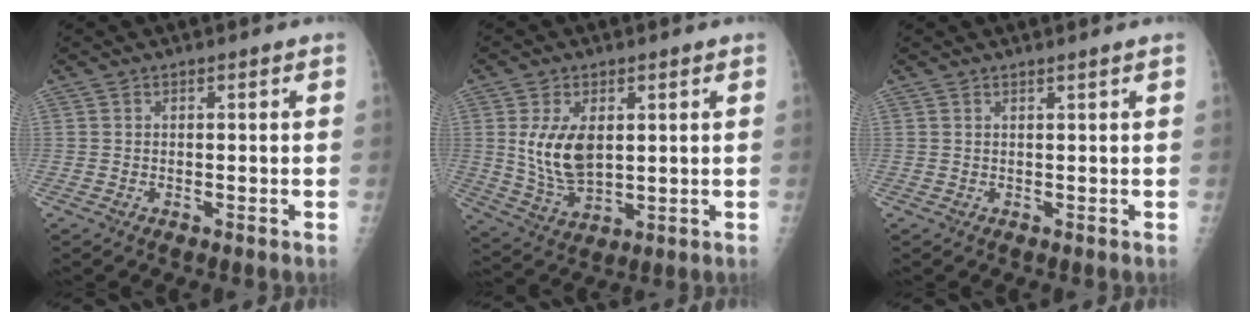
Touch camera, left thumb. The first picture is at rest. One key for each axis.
{"total": 10.1, "fx": 1.9, "fy": 5.9, "fz": 8.0, "tx": -0.139, "ty": -0.017, "tz": 0.050}
{"total": 0.7, "fx": 0.4, "fy": -0.3, "fz": 0.5, "tx": -0.018, "ty": -0.007, "tz": 0.013}